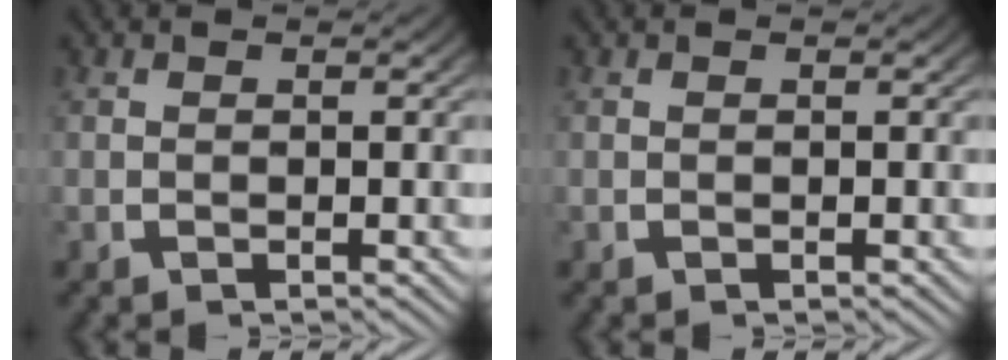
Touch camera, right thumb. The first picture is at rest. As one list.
[{"total": 0.0}]